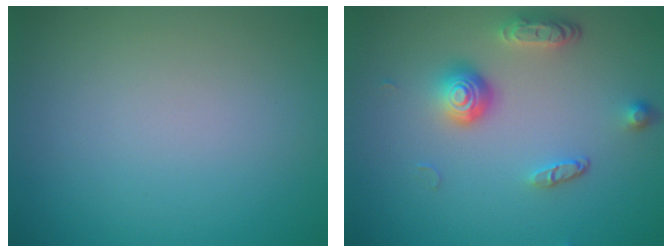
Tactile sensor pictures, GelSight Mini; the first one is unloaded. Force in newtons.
{"total": 3.9, "press": 2.9, "slide": 2.7}